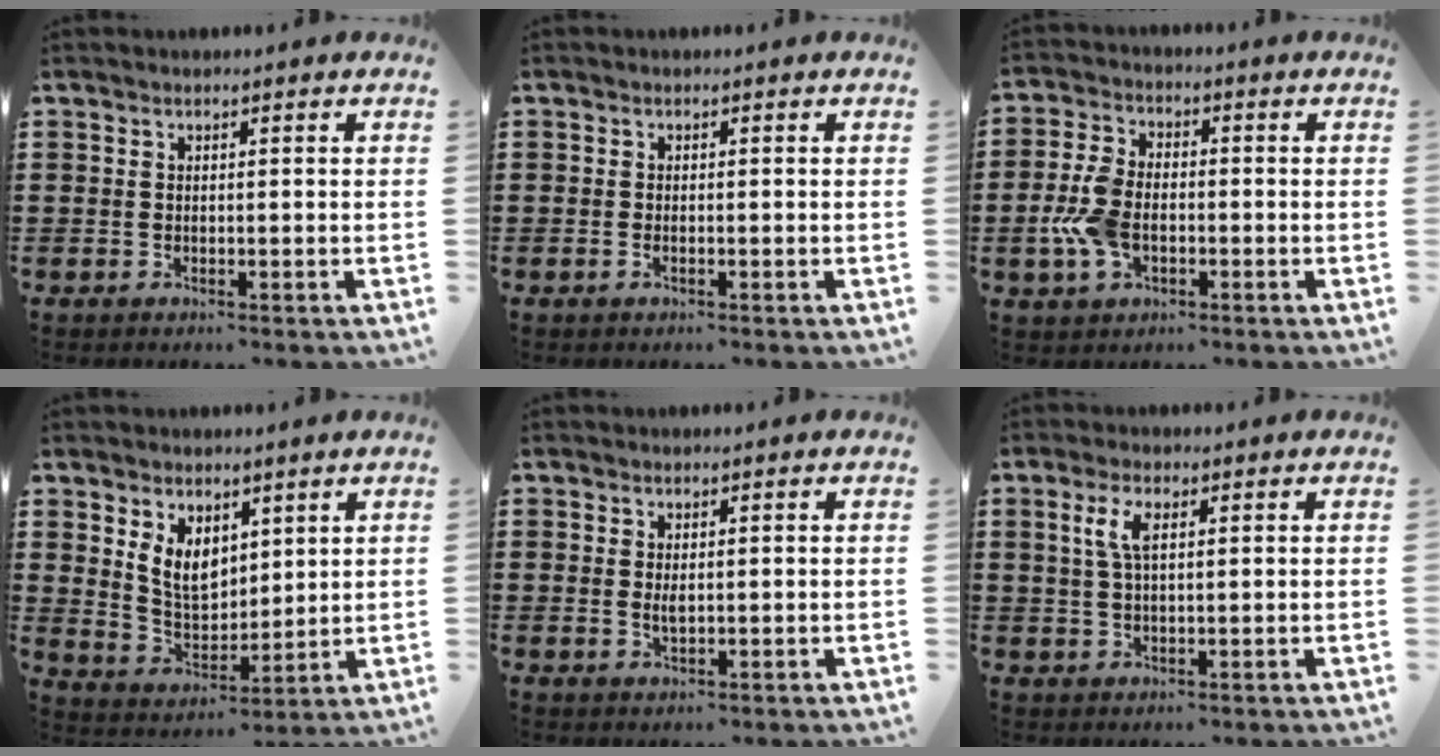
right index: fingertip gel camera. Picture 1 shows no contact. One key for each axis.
{"total": 0.7, "fx": -0.2, "fy": 0.2, "fz": 0.6, "tx": -0.013, "ty": -0.006, "tz": -0.002}
{"total": 6.9, "fx": -1.6, "fy": 4.1, "fz": 5.3, "tx": -0.133, "ty": -0.002, "tz": -0.037}
{"total": 6.6, "fx": 3.5, "fy": 4.4, "fz": 3.6, "tx": -0.078, "ty": -0.002, "tz": 0.065}
{"total": 1.7, "fx": 0.3, "fy": 0.7, "fz": 1.6, "tx": -0.031, "ty": 0.003, "tz": 0.006}
{"total": 4.3, "fx": 1.4, "fy": 1.7, "fz": 3.8, "tx": -0.088, "ty": 0.007, "tz": 0.019}